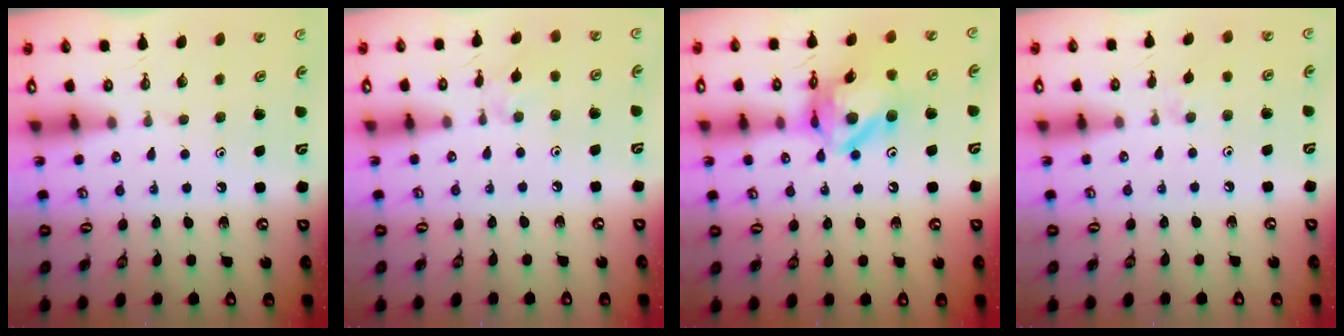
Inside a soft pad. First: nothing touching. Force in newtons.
{"total": 2.4, "press": 2.3, "slide": 0.5}
{"total": 14.0, "press": 14.0, "slide": 1.5}
{"total": 2.9, "press": 2.9, "slide": 0.5}